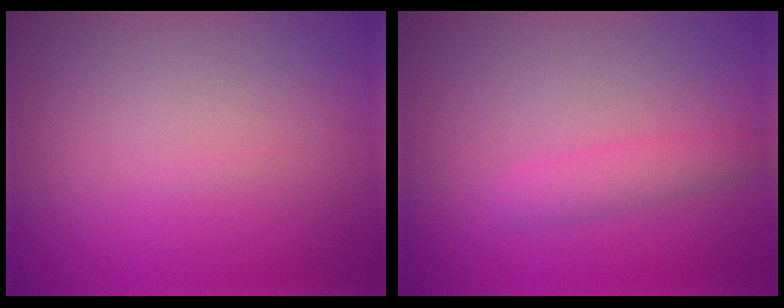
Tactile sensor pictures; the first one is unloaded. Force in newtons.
{"total": 1.9, "press": 1.9, "slide": 0.1}